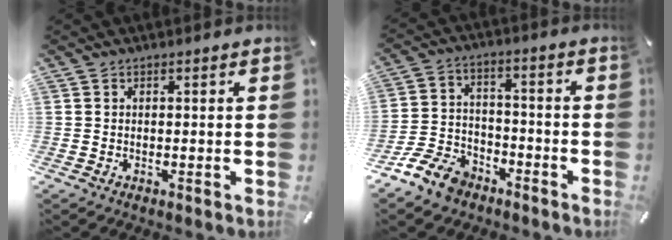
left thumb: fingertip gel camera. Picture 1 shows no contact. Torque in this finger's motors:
{"motor_torque": [-0.18, 0.27, 0.68, 0.69, 0.00]}